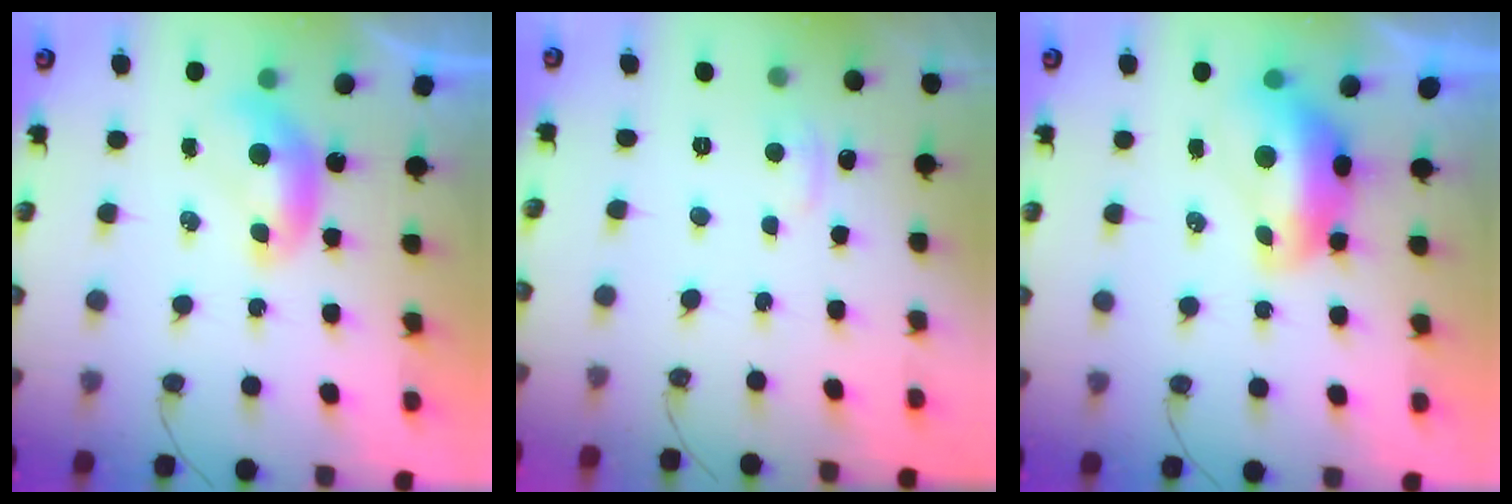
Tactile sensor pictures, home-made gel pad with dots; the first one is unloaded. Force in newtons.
{"total": 2.8, "press": 2.8, "slide": 0.5}
{"total": 2.9, "press": 2.9, "slide": 0.7}